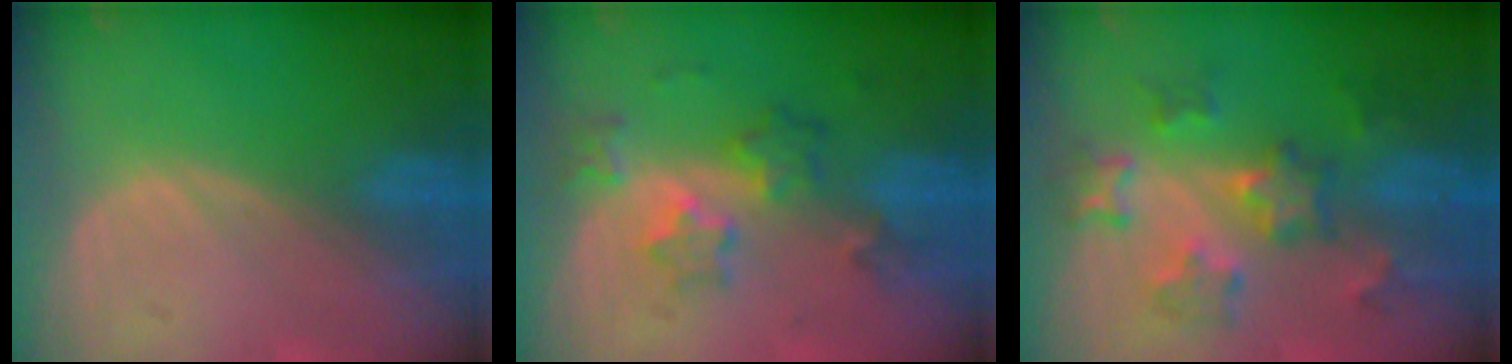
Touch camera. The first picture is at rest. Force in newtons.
{"total": 6.1, "press": 5.5, "slide": 2.5}
{"total": 7.2, "press": 7.2, "slide": 0.5}